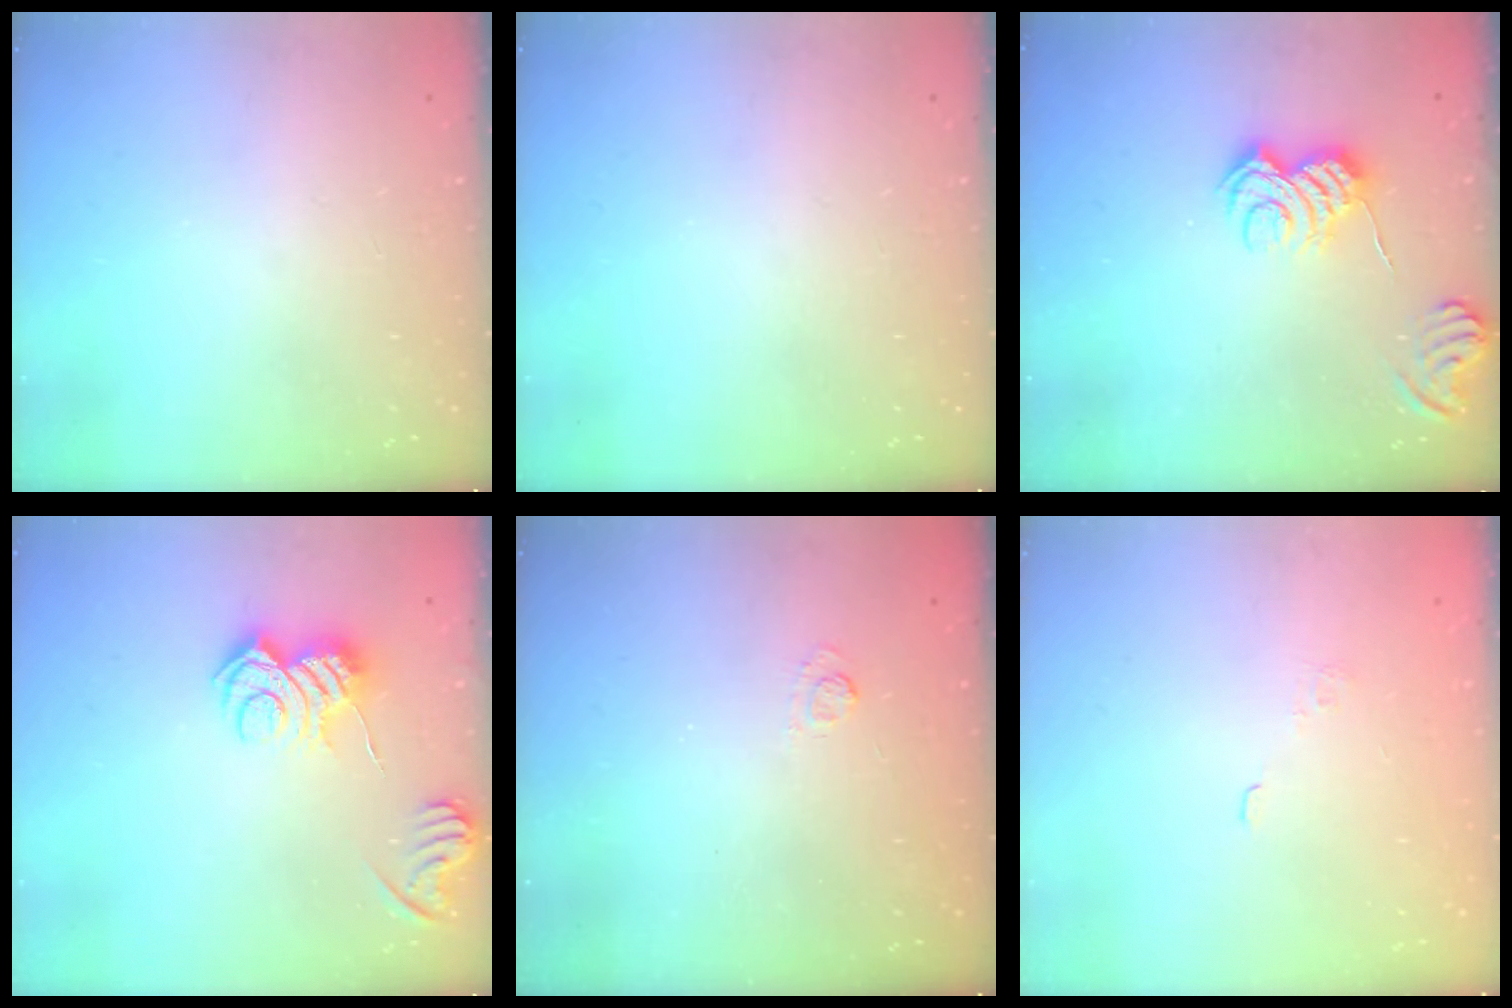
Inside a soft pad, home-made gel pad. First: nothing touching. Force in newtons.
{"total": 0.0}
{"total": 6.1, "press": 6.1, "slide": 0.3}
{"total": 9.5, "press": 9.5, "slide": 0.1}
{"total": 2.4, "press": 1.9, "slide": 1.4}
{"total": 1.5, "press": 0.9, "slide": 1.3}